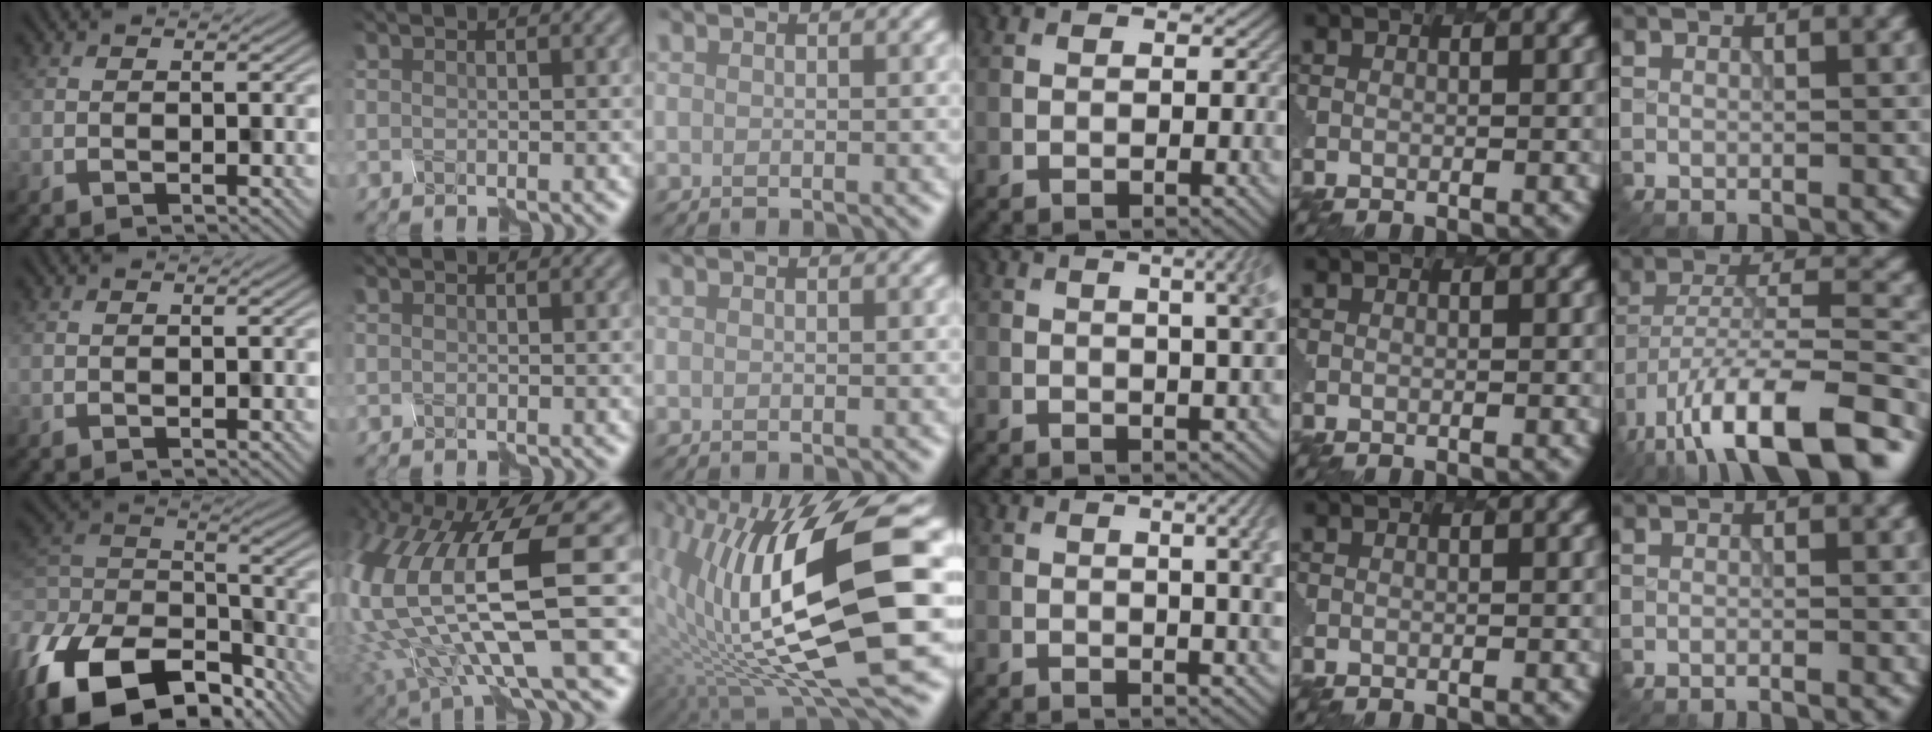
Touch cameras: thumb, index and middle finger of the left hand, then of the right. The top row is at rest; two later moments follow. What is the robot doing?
{"motion": "disassemble", "object": "spray bottle"}